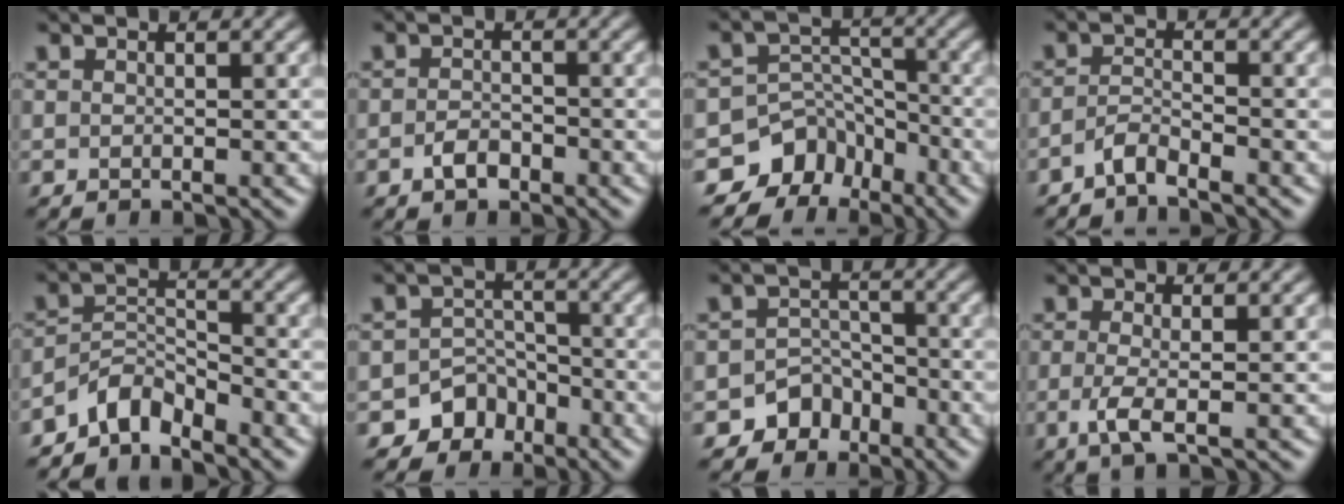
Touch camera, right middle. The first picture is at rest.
{"total": 1.8, "force": [-1.0, 1.1, 1.0], "torque": [-0.019, 0.003, -0.021]}
{"total": 7.2, "force": [-5.3, 4.8, 0.9], "torque": [0.008, 0.004, -0.085]}
{"total": 1.9, "force": [-1.6, 0.3, 1.0], "torque": [-0.021, 0.004, -0.038]}
{"total": 3.7, "force": [-3.3, 1.3, 1.2], "torque": [-0.018, 0.007, -0.072]}
{"total": 4.6, "force": [-3.2, 3.3, 0.4], "torque": [0.023, 0.008, -0.049]}
{"total": 4.1, "force": [-2.9, 2.9, 0.4], "torque": [0.020, 0.009, -0.046]}
{"total": 2.6, "force": [-0.6, 0.6, 2.5], "torque": [-0.057, -0.009, -0.015]}